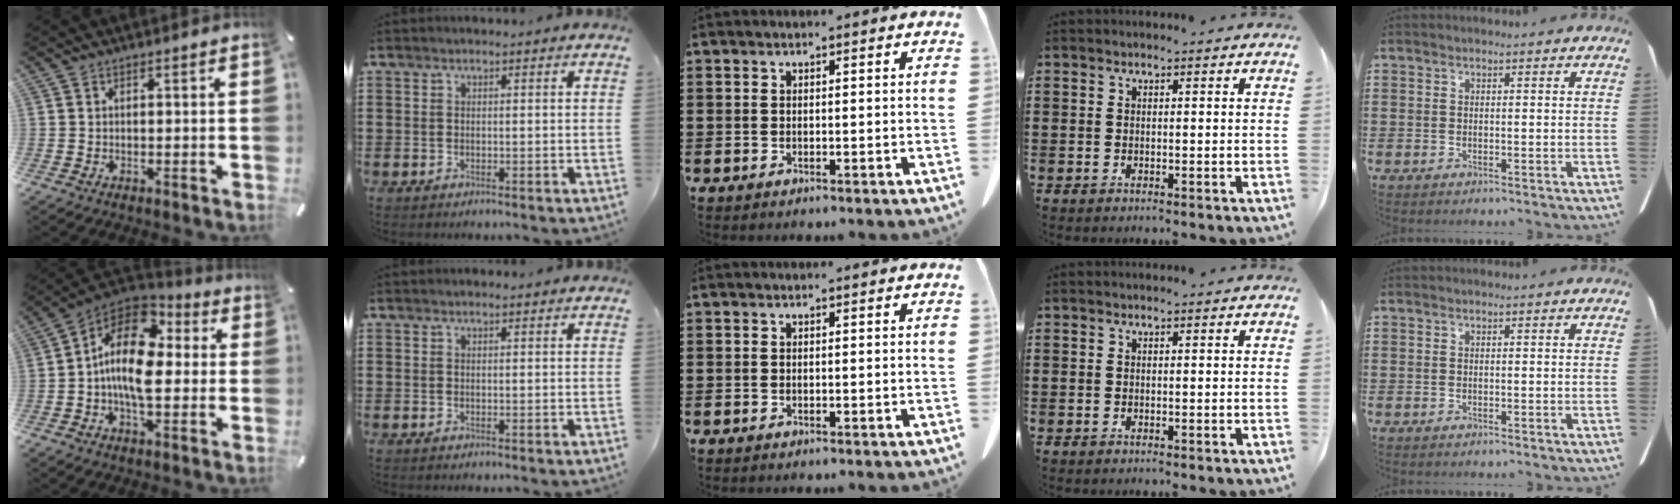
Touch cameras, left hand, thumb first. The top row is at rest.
{"thumb": {"total": 16.2, "force": [0.5, 9.7, 12.9], "torque": [-0.252, -0.003, 0.004]}, "index": {"total": 0.6, "force": [0.5, 0.1, 0.3], "torque": [-0.006, 0.002, 0.009]}}